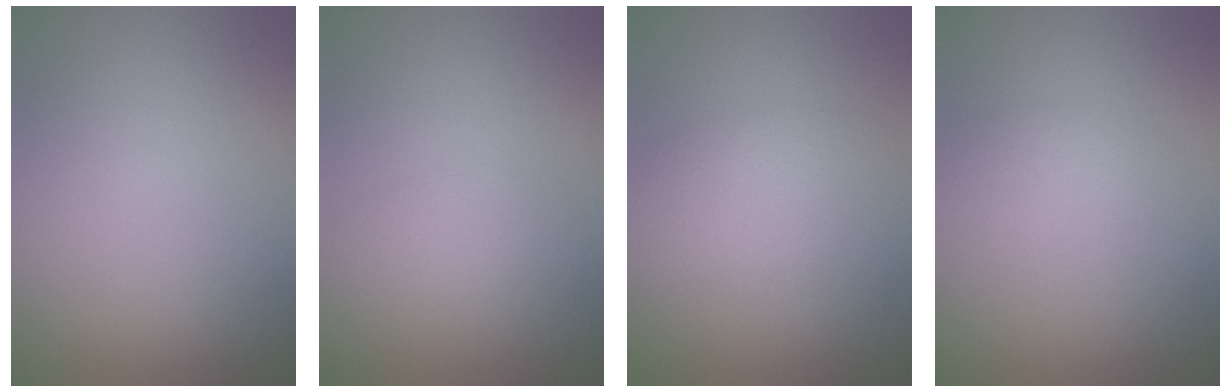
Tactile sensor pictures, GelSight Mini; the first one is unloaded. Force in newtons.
{"total": 1.9, "press": 1.9, "slide": 0.1}
{"total": 3.5, "press": 3.5, "slide": 0.1}
{"total": 1.8, "press": 1.8, "slide": 0.0}